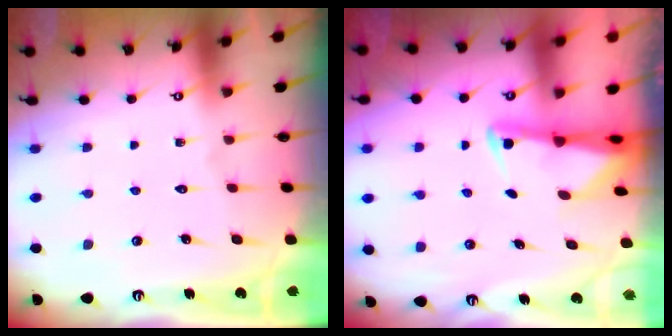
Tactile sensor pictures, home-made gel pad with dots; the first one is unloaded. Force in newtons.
{"total": 2.4, "press": 2.4, "slide": 0.5}